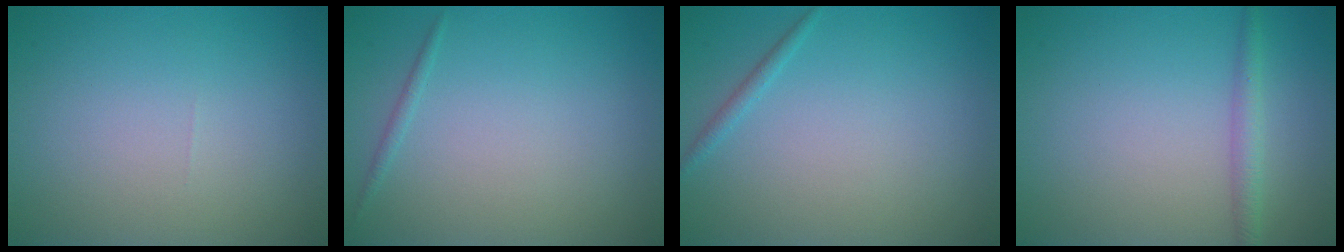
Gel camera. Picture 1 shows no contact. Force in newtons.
{"total": 0.6, "press": 0.6, "slide": 0.0}
{"total": 0.8, "press": 0.8, "slide": 0.0}
{"total": 1.8, "press": 1.8, "slide": 0.1}